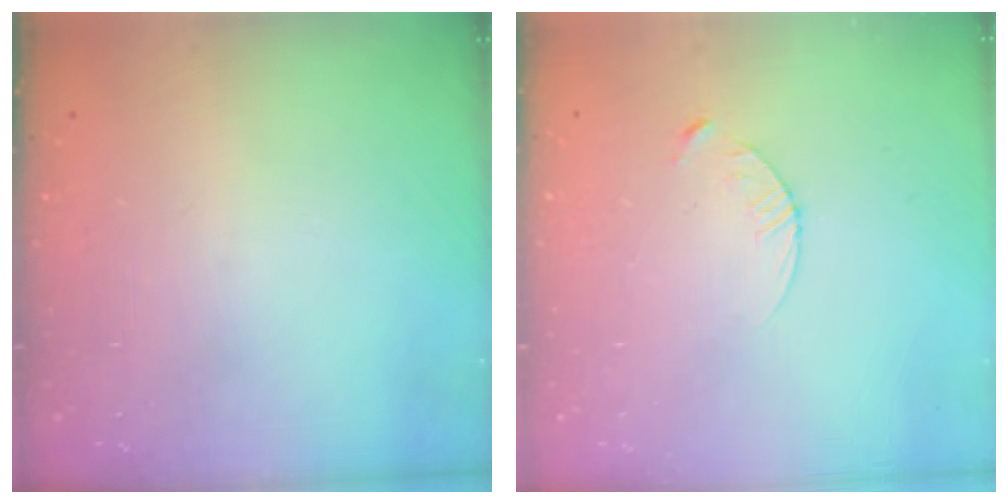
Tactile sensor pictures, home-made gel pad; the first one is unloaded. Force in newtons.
{"total": 3.4, "press": 3.4, "slide": 0.4}